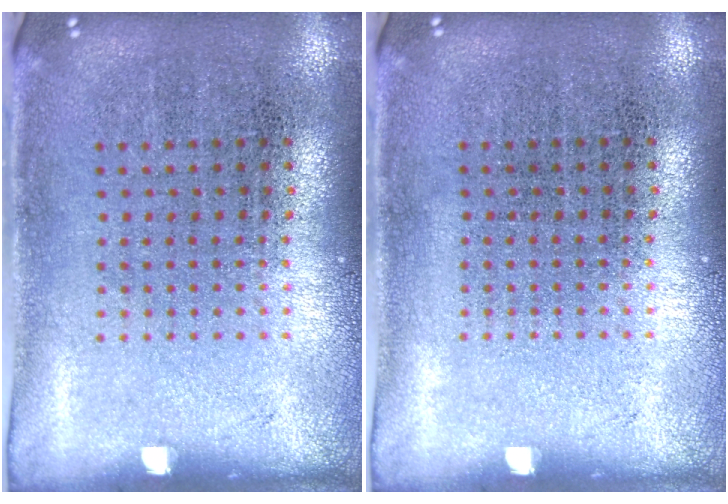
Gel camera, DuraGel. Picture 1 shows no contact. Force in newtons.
{"total": 0.0}